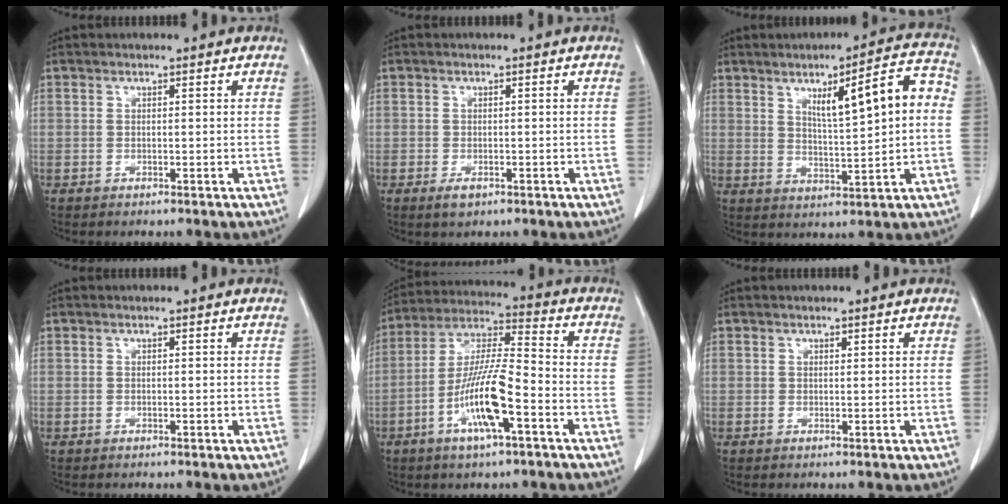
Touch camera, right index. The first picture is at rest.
{"total": 1.7, "force": [-1.0, 0.8, 1.1], "torque": [-0.022, -0.001, -0.010]}
{"total": 10.8, "force": [2.1, 1.4, 10.5], "torque": [-0.153, 0.020, 0.036]}
{"total": 0.0}
{"total": 12.6, "force": [-4.7, 1.6, 11.6], "torque": [-0.226, -0.001, -0.086]}
{"total": 0.0}